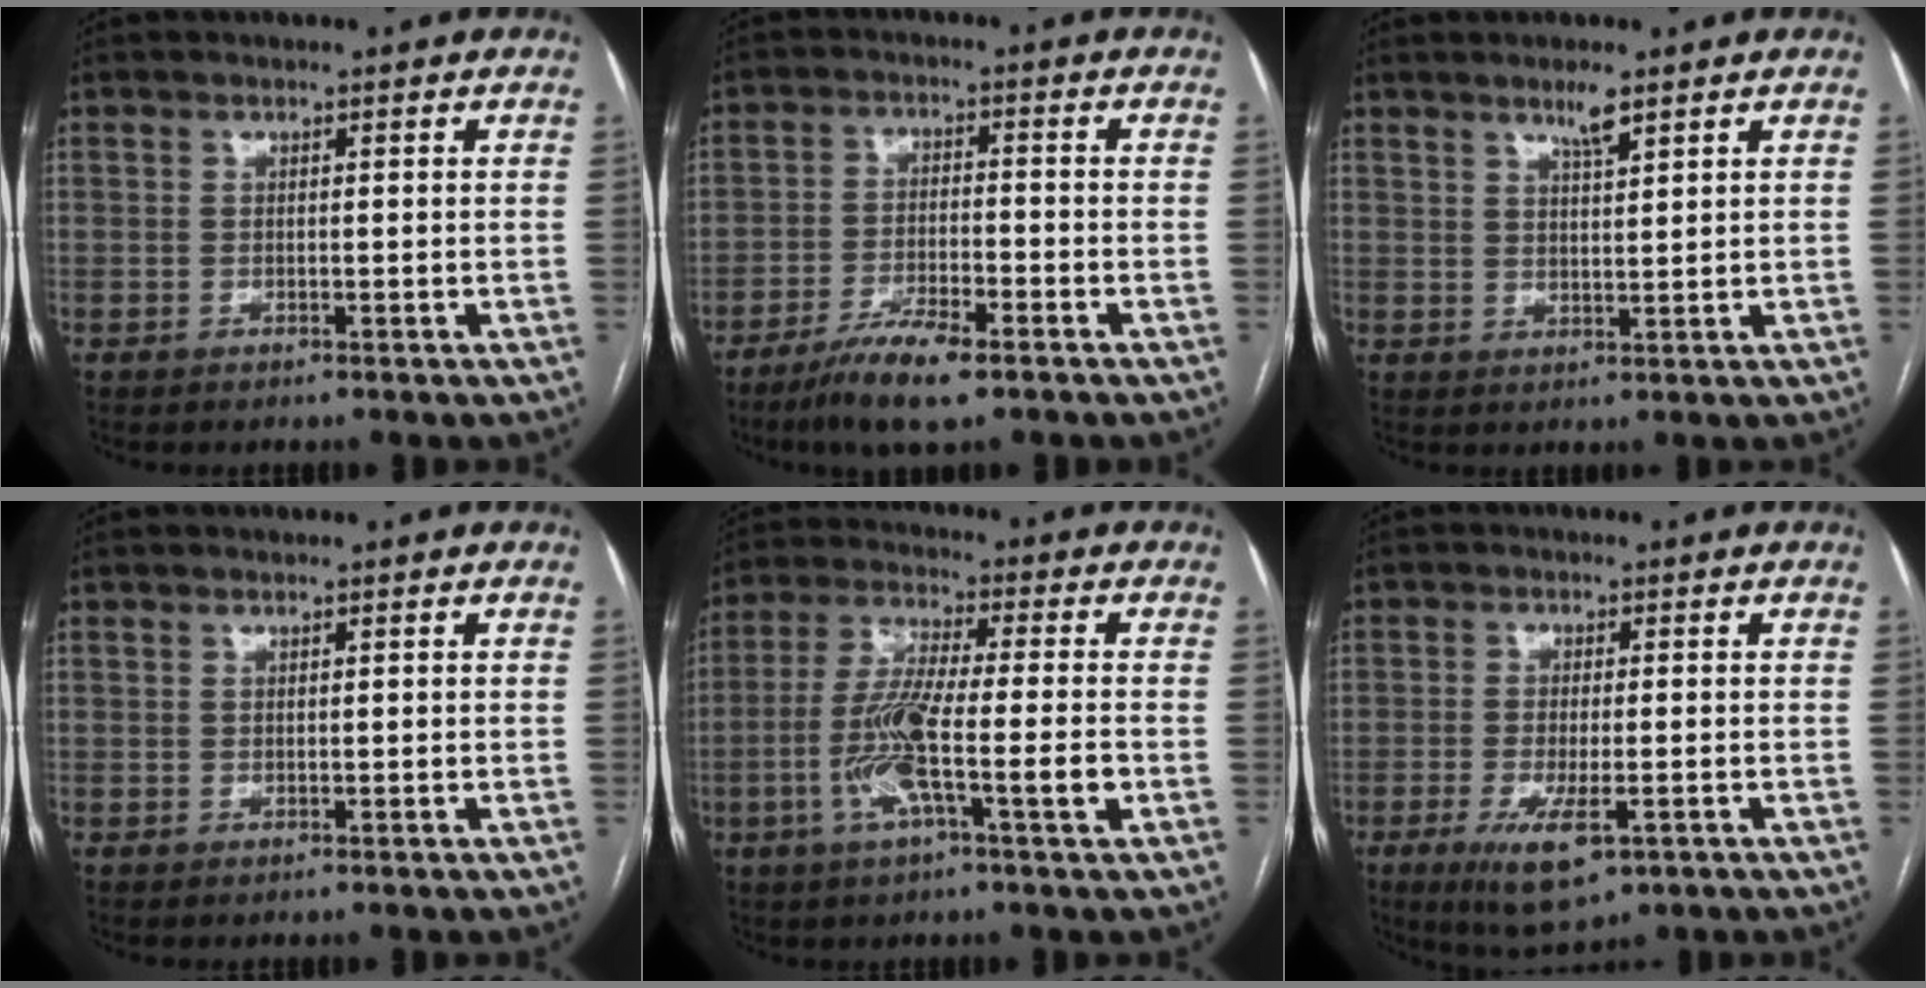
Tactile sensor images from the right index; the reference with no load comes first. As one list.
[{"total": 7.7, "force": [-5.4, 1.1, 5.3], "torque": [-0.099, -0.015, -0.096]}, {"total": 3.1, "force": [2.4, 0.2, 1.9], "torque": [-0.035, -0.004, 0.042]}, {"total": 0.0}, {"total": 11.3, "force": [-3.2, 0.8, 10.8], "torque": [-0.207, -0.002, -0.064]}, {"total": 7.6, "force": [-3.4, 2.2, 6.4], "torque": [-0.116, -0.018, -0.050]}]